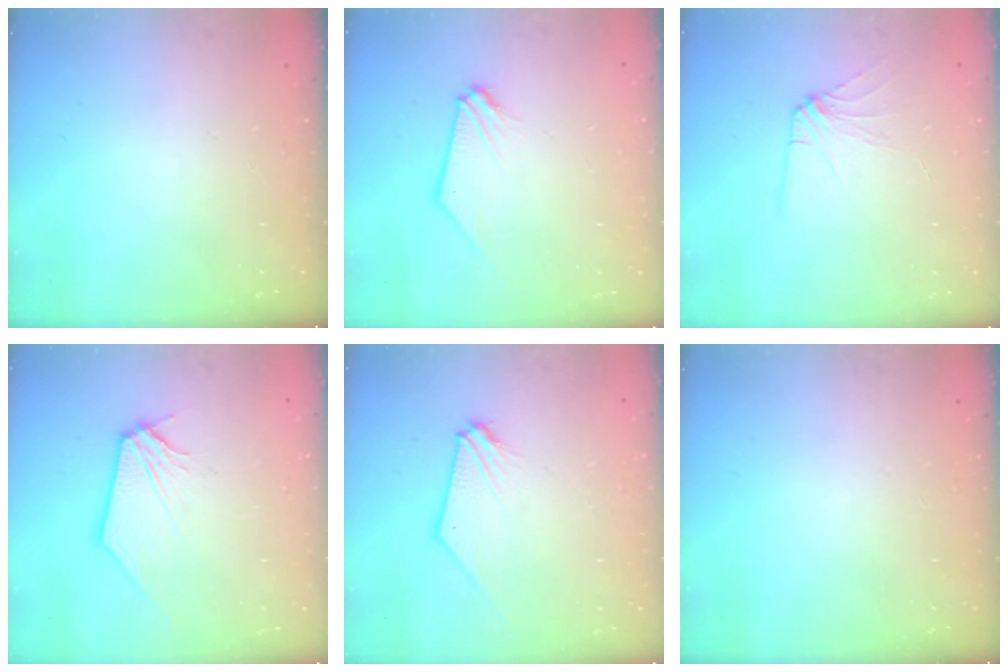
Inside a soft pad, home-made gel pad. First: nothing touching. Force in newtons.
{"total": 0.0}
{"total": 3.7, "press": 3.6, "slide": 0.8}
{"total": 0.0}
{"total": 0.7, "press": 0.7, "slide": 0.2}
{"total": 0.0}